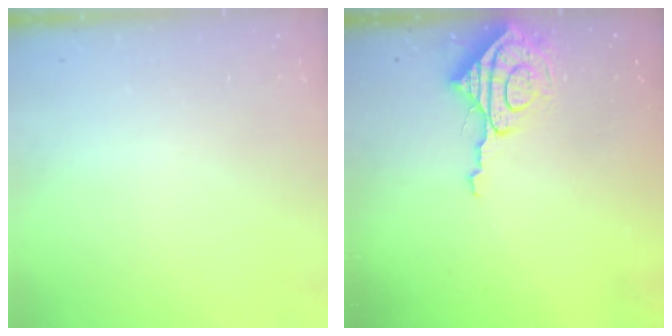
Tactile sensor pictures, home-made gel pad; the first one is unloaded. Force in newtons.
{"total": 8.6, "press": 8.6, "slide": 0.5}